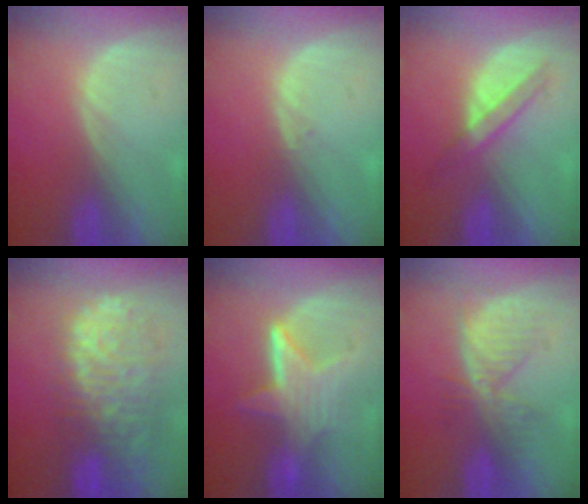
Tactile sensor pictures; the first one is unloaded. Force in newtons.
{"total": 0.6, "press": 0.5, "slide": 0.4}
{"total": 4.2, "press": 4.1, "slide": 1.2}
{"total": 12.1, "press": 9.9, "slide": 6.9}
{"total": 6.6, "press": 6.0, "slide": 2.7}
{"total": 6.0, "press": 5.9, "slide": 1.1}